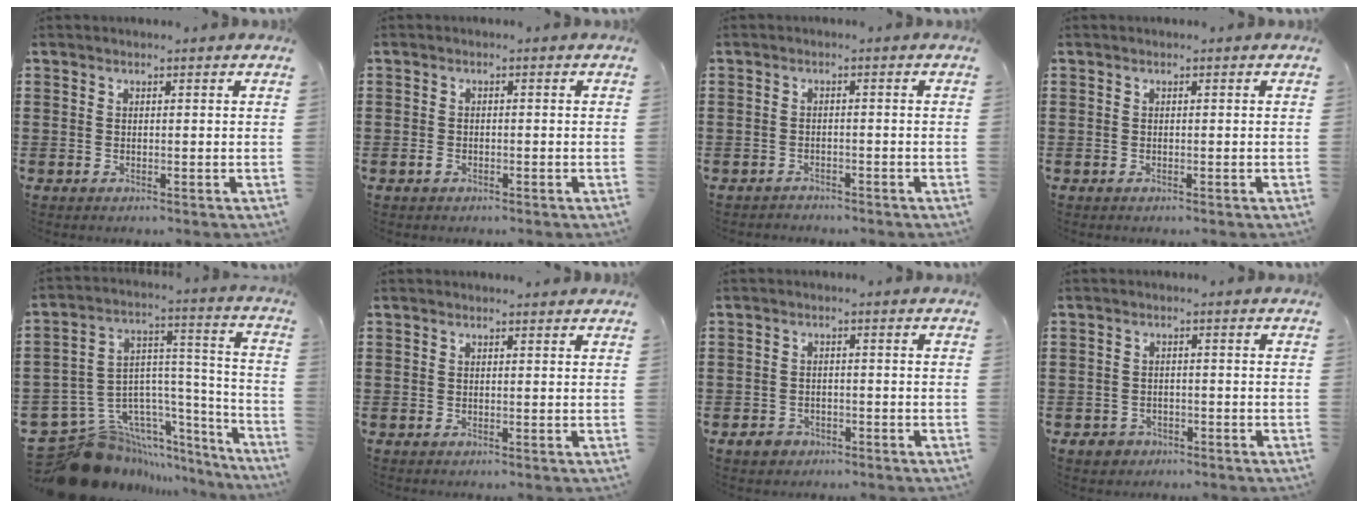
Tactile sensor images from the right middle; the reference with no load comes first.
{"total": 1.1, "force": [-0.7, 0.8, 0.5], "torque": [-0.018, -0.005, -0.016]}
{"total": 1.5, "force": [-1.4, 0.5, -0.4], "torque": [0.003, 0.003, -0.032]}
{"total": 0.0}
{"total": 12.7, "force": [-9.4, 7.7, 3.7], "torque": [-0.102, 0.009, -0.167]}
{"total": 0.6, "force": [0.5, 0.1, 0.0], "torque": [-0.003, -0.001, 0.011]}
{"total": 2.0, "force": [-1.4, 1.4, 0.4], "torque": [-0.013, 0.001, -0.030]}
{"total": 1.7, "force": [-1.1, 1.3, 0.1], "torque": [-0.007, 0.000, -0.026]}